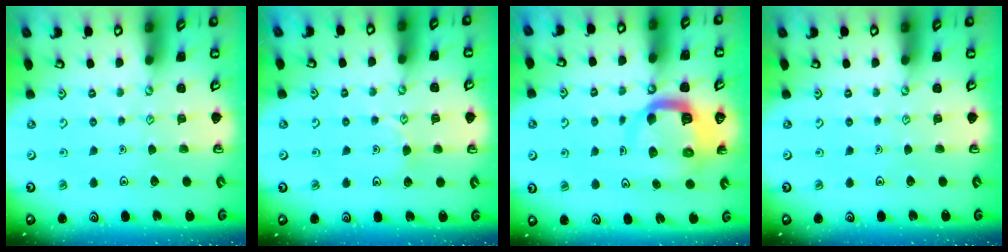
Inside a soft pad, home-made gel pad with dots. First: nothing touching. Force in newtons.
{"total": 4.2, "press": 4.2, "slide": 0.4}
{"total": 10.6, "press": 10.6, "slide": 1.3}
{"total": 0.0}